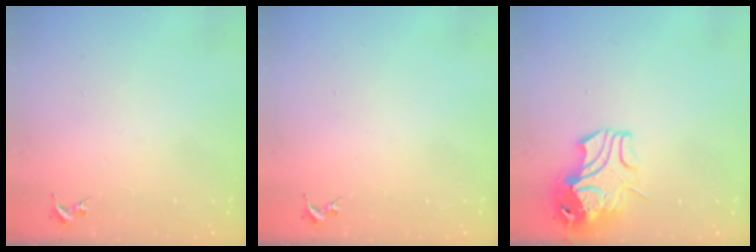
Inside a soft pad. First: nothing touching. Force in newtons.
{"total": 0.0}
{"total": 12.1, "press": 12.0, "slide": 1.8}